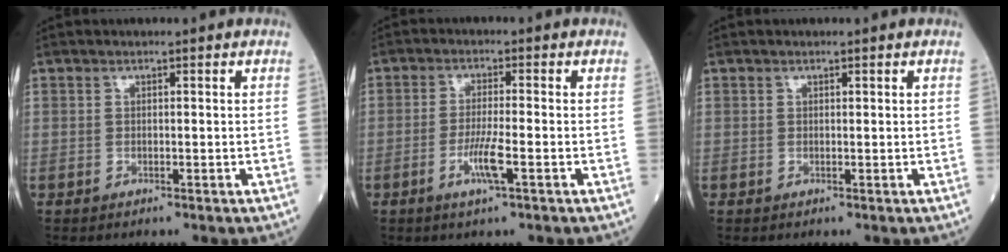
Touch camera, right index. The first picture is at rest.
{"total": 4.5, "force": [-1.8, 0.0, 4.1], "torque": [-0.082, -0.008, -0.036]}
{"total": 0.0}